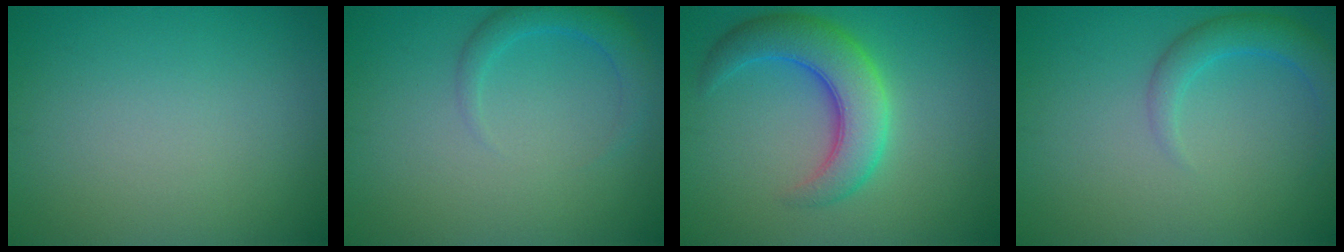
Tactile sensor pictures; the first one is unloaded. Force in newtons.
{"total": 2.2, "press": 2.2, "slide": 0.3}
{"total": 6.1, "press": 6.1, "slide": 0.2}
{"total": 2.7, "press": 2.7, "slide": 0.2}